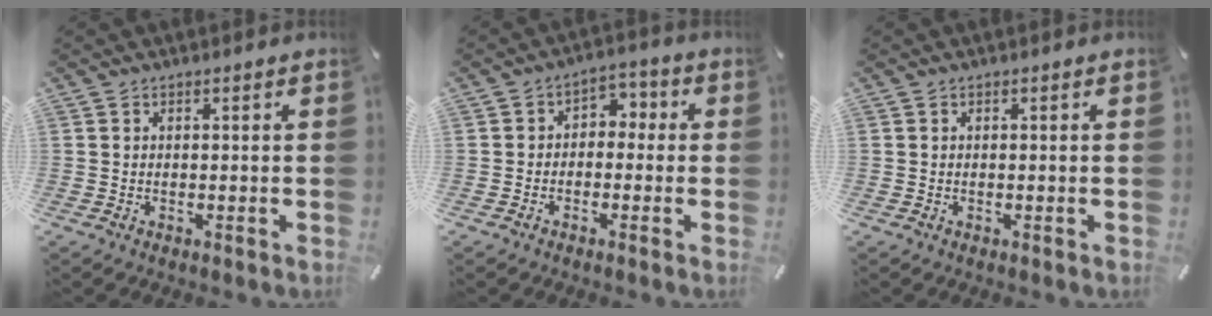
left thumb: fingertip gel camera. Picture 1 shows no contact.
{"total": 4.0, "force": [-2.1, 3.0, 1.5], "torque": [-0.027, 0.019, -0.042]}
{"total": 0.0}